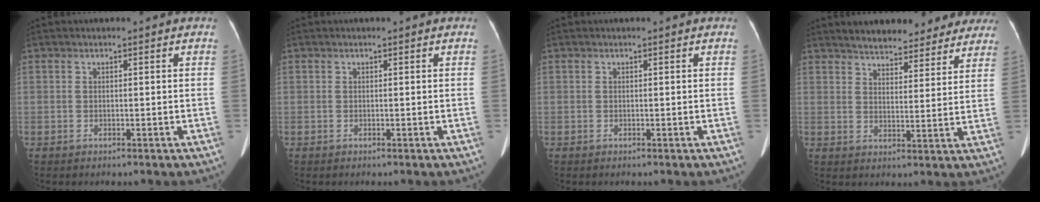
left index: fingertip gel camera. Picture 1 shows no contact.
{"total": 0.0}
{"total": 0.0}
{"total": 16.8, "force": [14.7, 5.1, 6.2], "torque": [-0.073, -0.009, 0.181]}